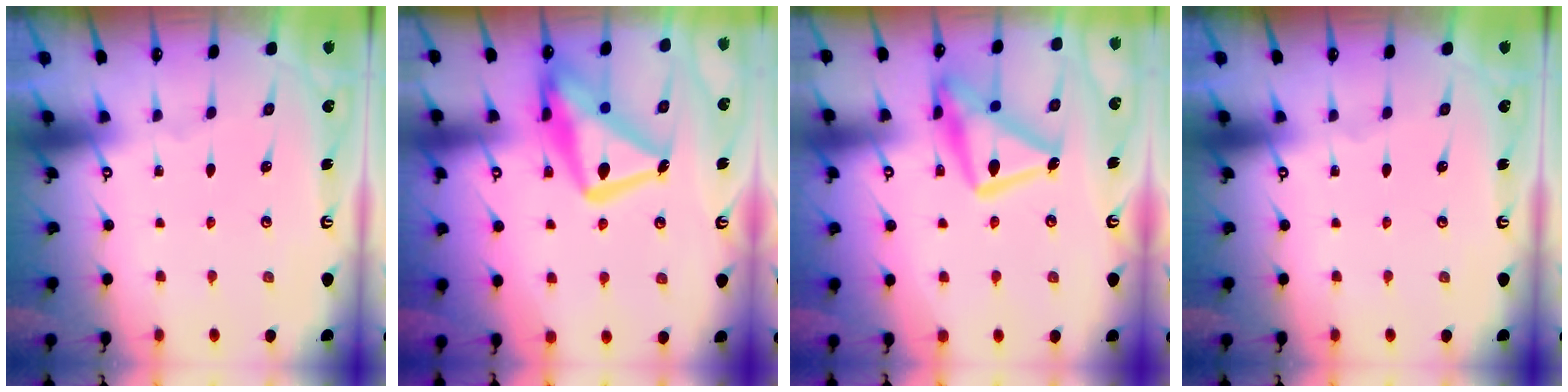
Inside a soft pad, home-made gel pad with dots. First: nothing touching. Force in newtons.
{"total": 18.8, "press": 18.7, "slide": 1.9}
{"total": 19.0, "press": 19.0, "slide": 1.3}
{"total": 0.0}